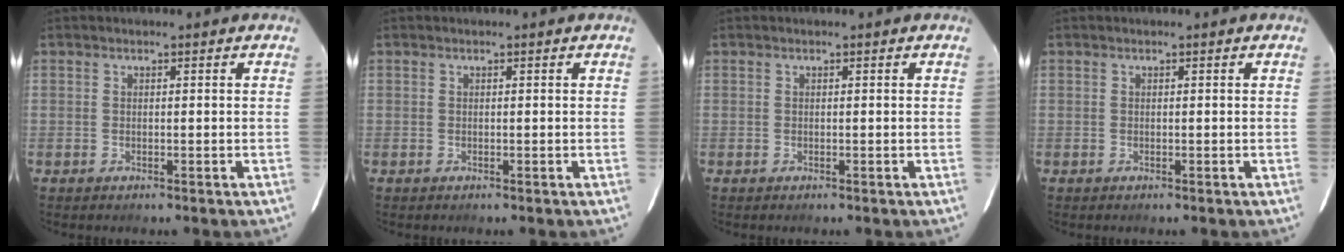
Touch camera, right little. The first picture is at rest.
{"total": 0.0}
{"total": 0.0}
{"total": 0.0}